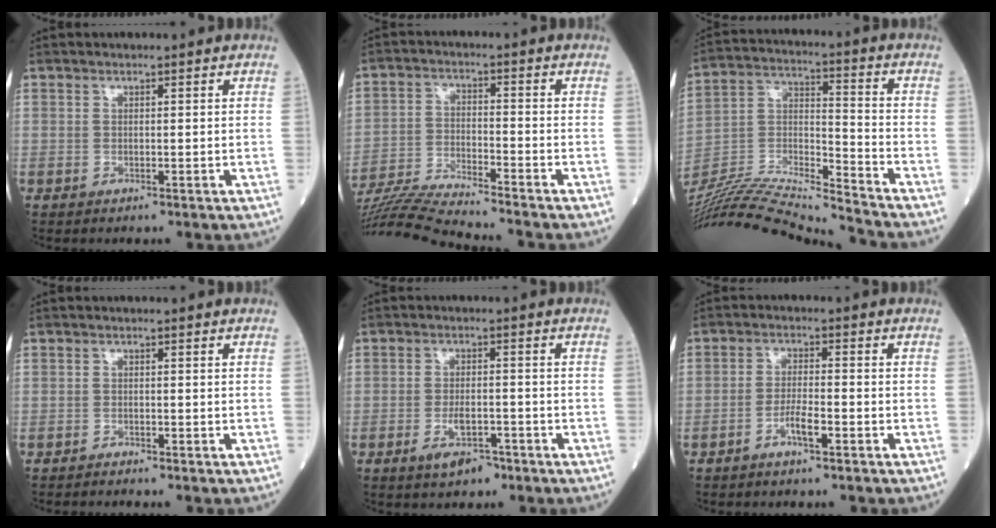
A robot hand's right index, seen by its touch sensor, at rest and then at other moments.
{"total": 11.2, "force": [-10.7, -1.4, 2.8], "torque": [-0.042, -0.010, -0.193]}
{"total": 21.3, "force": [-20.3, -0.9, 6.3], "torque": [-0.132, -0.002, -0.350]}
{"total": 1.0, "force": [-1.0, -0.1, 0.0], "torque": [0.001, 0.000, -0.016]}
{"total": 4.0, "force": [-2.5, 1.7, 2.7], "torque": [-0.053, 0.001, -0.036]}
{"total": 3.3, "force": [-1.9, 0.4, 2.7], "torque": [-0.049, 0.003, -0.038]}